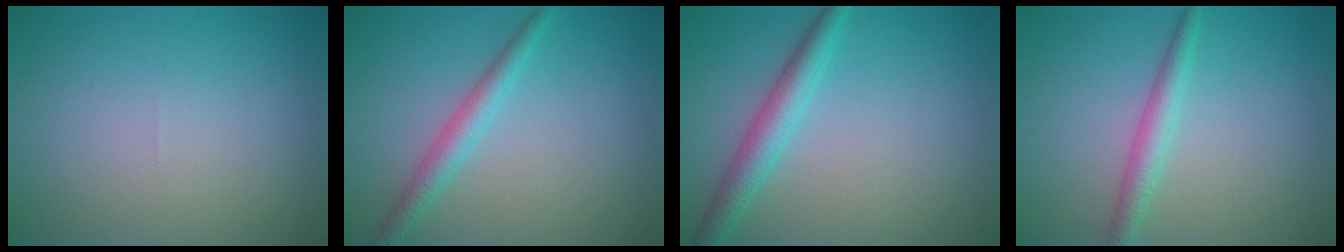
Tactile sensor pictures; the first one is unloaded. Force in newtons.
{"total": 2.5, "press": 2.5, "slide": 0.1}
{"total": 3.3, "press": 3.3, "slide": 0.1}
{"total": 2.3, "press": 2.3, "slide": 0.0}